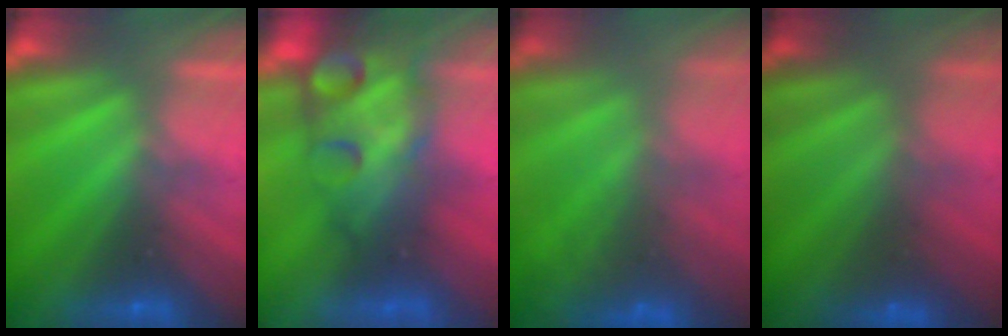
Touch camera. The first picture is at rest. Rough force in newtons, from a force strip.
{"total": 7.1}
{"total": 7.7}
{"total": 2.3}